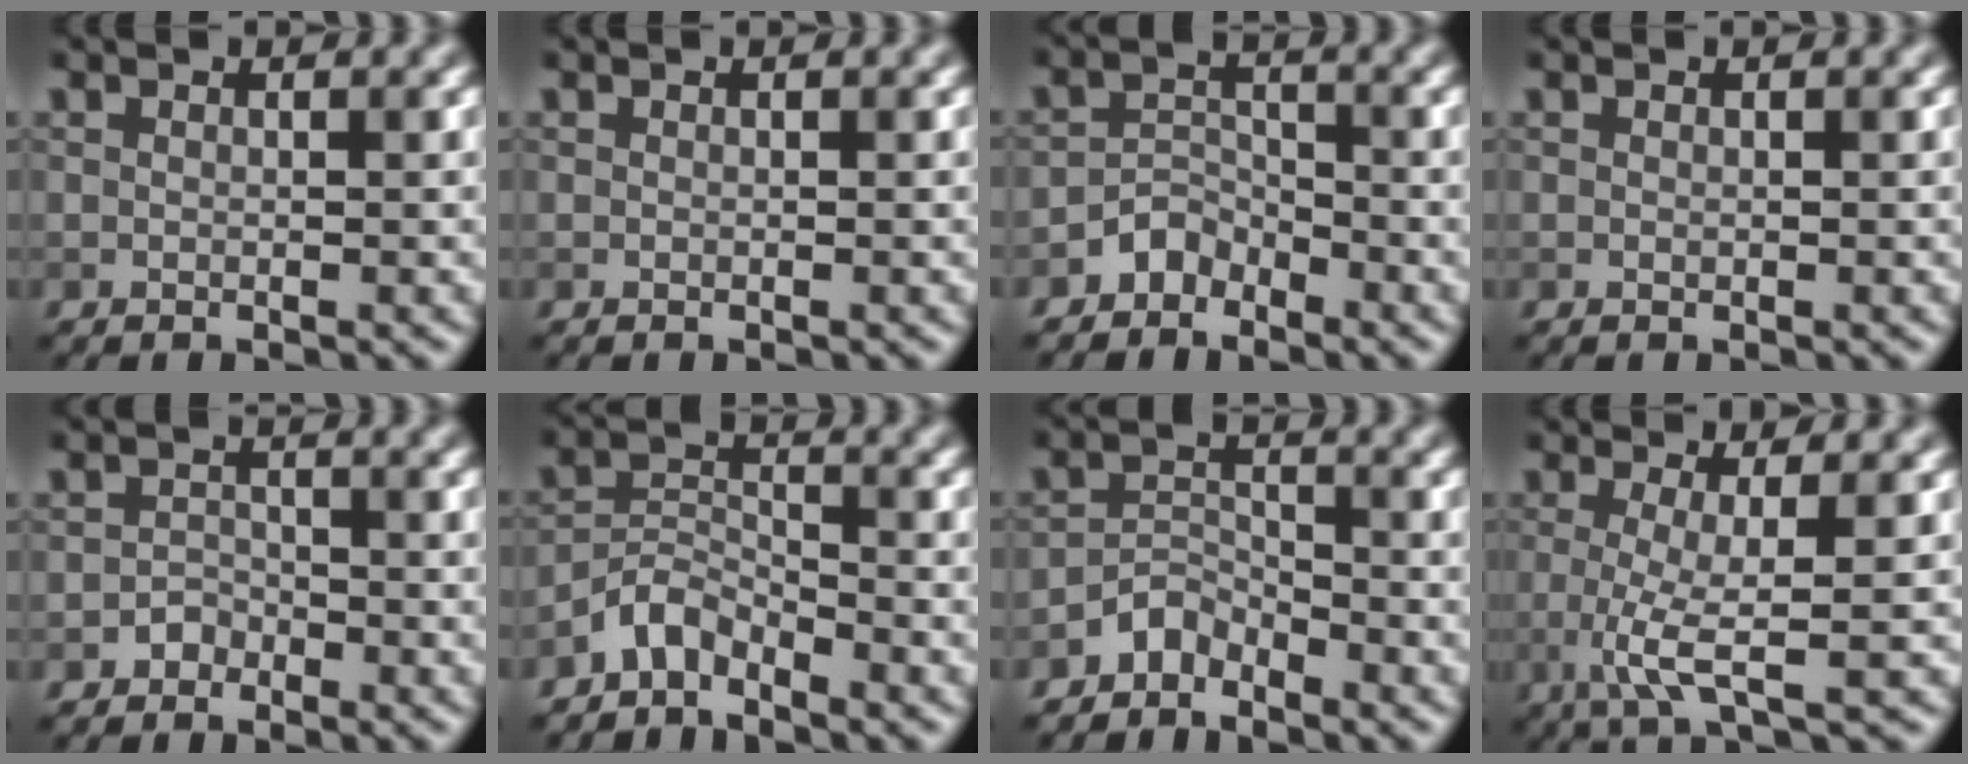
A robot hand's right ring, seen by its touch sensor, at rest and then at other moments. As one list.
[{"total": 0.0}, {"total": 2.2, "force": [-1.7, 1.2, 0.4], "torque": [0.001, 0.014, -0.034]}, {"total": 0.0}, {"total": 1.2, "force": [-0.9, 0.8, 0.1], "torque": [0.004, 0.007, -0.016]}, {"total": 2.9, "force": [-2.5, 1.0, 0.9], "torque": [-0.016, 0.011, -0.058]}, {"total": 2.3, "force": [-2.0, 1.0, 0.5], "torque": [-0.004, 0.013, -0.042]}, {"total": 3.8, "force": [-0.5, 0.8, 3.7], "torque": [-0.074, -0.009, -0.011]}]